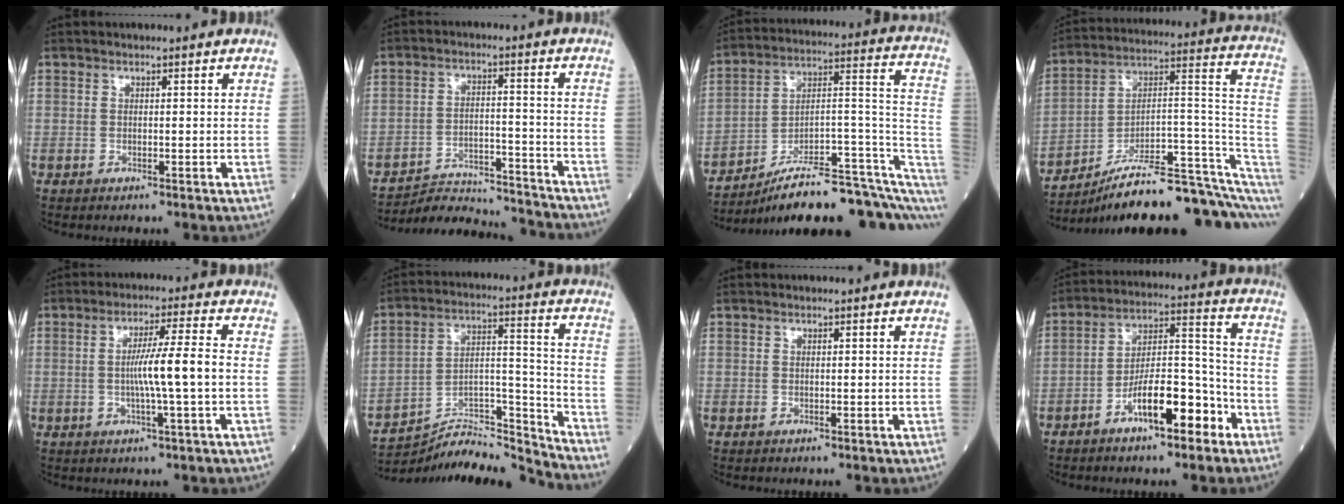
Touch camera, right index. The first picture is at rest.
{"total": 13.0, "force": [-13.0, 0.9, 0.8], "torque": [-0.007, 0.021, -0.192]}
{"total": 19.8, "force": [-14.0, 4.2, 13.4], "torque": [-0.129, 0.063, -0.207]}
{"total": 19.9, "force": [-15.1, 2.4, 12.8], "torque": [-0.119, 0.065, -0.228]}
{"total": 7.3, "force": [-0.6, -0.9, 7.2], "torque": [-0.125, 0.005, -0.010]}
{"total": 16.8, "force": [-16.7, -1.1, 1.7], "torque": [-0.023, 0.047, -0.274]}
{"total": 0.0}
{"total": 11.2, "force": [-6.3, 3.1, 8.7], "torque": [-0.151, 0.023, -0.107]}